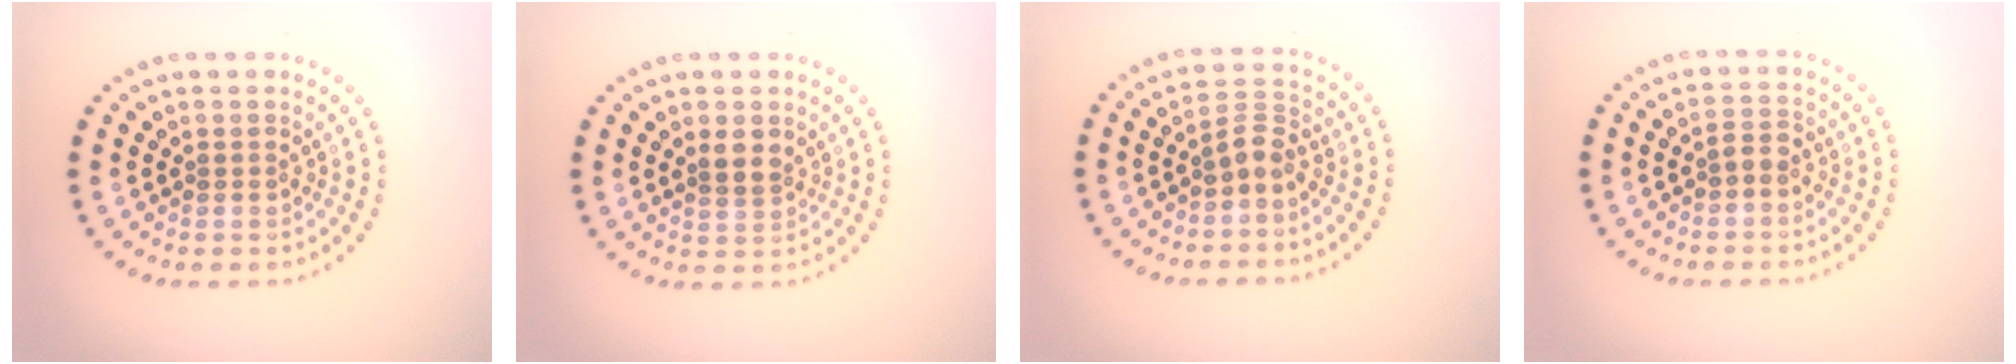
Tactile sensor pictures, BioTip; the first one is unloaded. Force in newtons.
{"total": 2.0, "press": 1.7, "slide": 1.0}
{"total": 2.0, "press": 1.6, "slide": 1.2}
{"total": 1.2, "press": 1.1, "slide": 0.5}